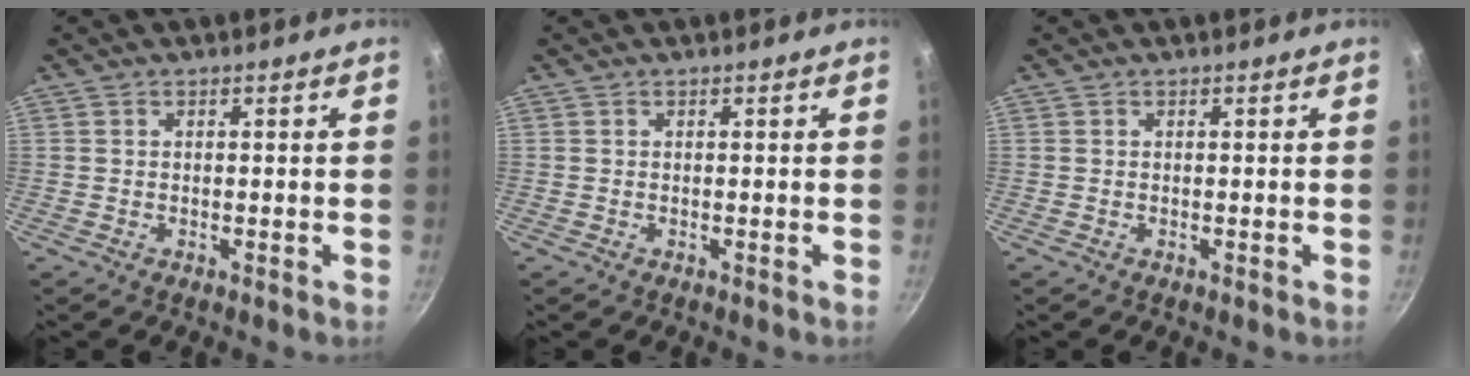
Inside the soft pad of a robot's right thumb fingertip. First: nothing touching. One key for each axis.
{"total": 0.0}
{"total": 0.0}